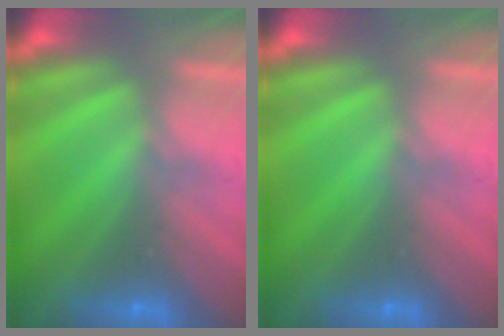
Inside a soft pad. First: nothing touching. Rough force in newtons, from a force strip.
{"total": 0.0}